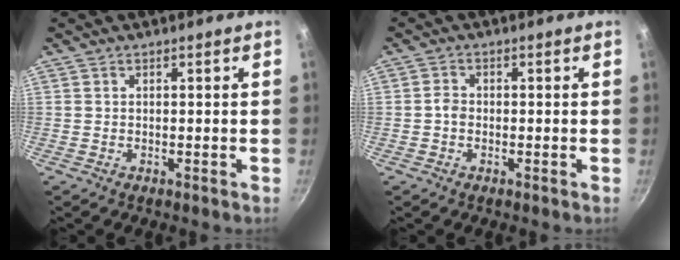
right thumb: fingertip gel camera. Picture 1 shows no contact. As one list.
[{"total": 1.8, "force": [-0.5, 1.5, 1.0], "torque": [-0.015, 0.013, -0.011]}]